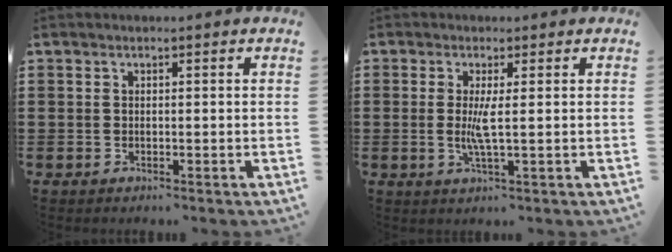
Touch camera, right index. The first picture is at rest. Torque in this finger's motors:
{"motor_torque": [2.14, 0.00, 0.09, 0.03]}